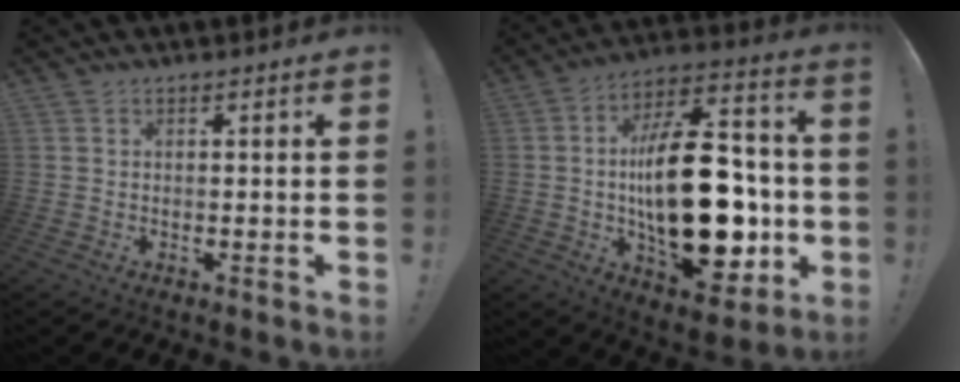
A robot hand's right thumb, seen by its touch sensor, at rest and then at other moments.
{"total": 30.7, "force": [-2.7, 15.1, 26.6], "torque": [-0.453, 0.024, -0.028]}